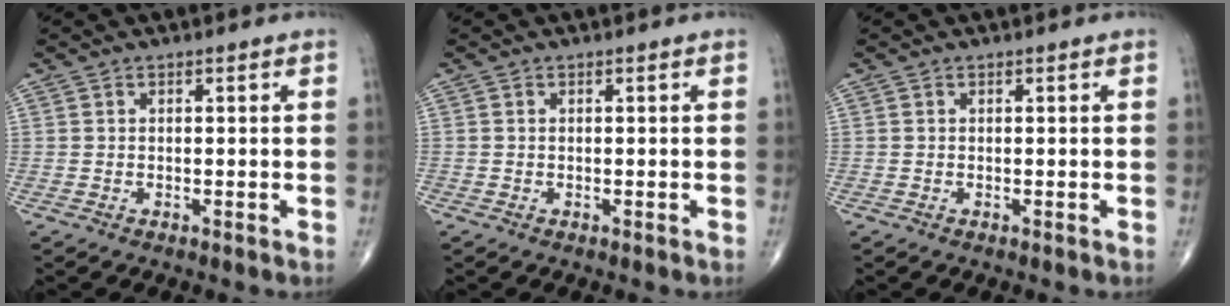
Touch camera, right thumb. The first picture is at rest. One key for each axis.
{"total": 0.0}
{"total": 0.0}